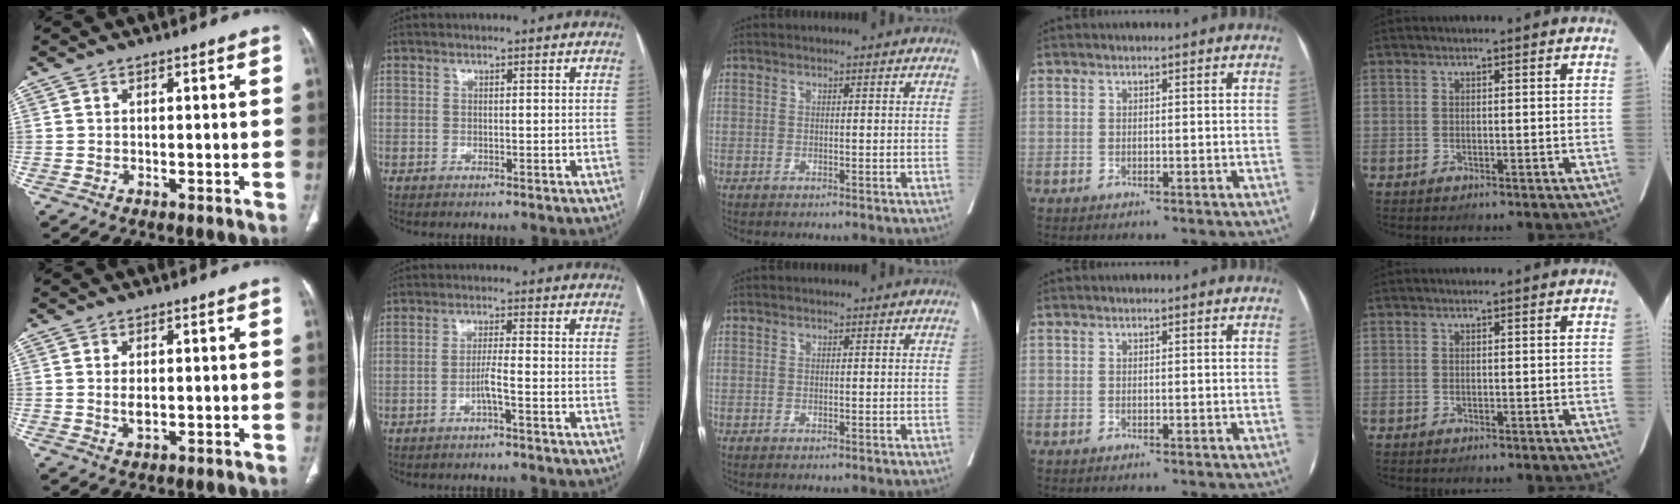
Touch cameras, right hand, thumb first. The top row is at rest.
{"thumb": {"total": 2.3, "force": [0.2, 1.2, 2.0], "torque": [-0.039, -0.006, 0.006]}, "index": {"total": 2.9, "force": [-1.3, -0.4, 2.5], "torque": [-0.048, 0.000, -0.027]}}